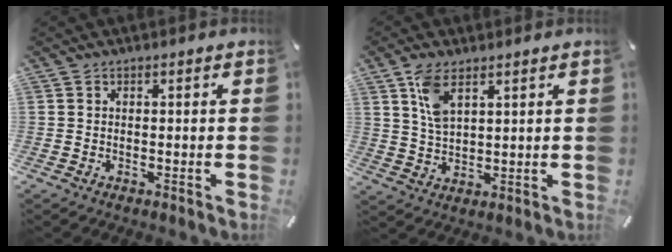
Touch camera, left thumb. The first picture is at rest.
{"total": 6.9, "force": [3.9, 3.2, 4.7], "torque": [-0.109, -0.002, 0.070]}